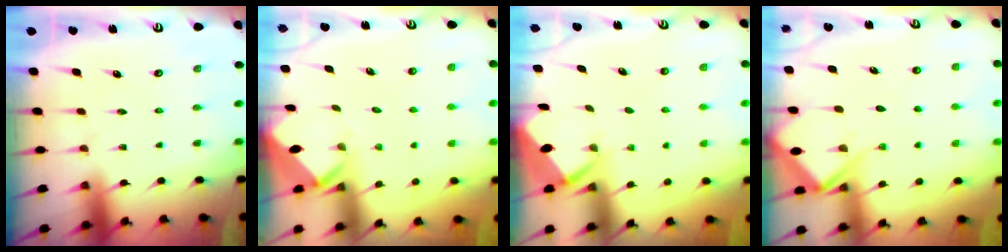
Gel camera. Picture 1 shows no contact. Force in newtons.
{"total": 3.5, "press": 3.5, "slide": 0.3}
{"total": 2.6, "press": 2.6, "slide": 0.4}
{"total": 8.7, "press": 8.6, "slide": 1.1}